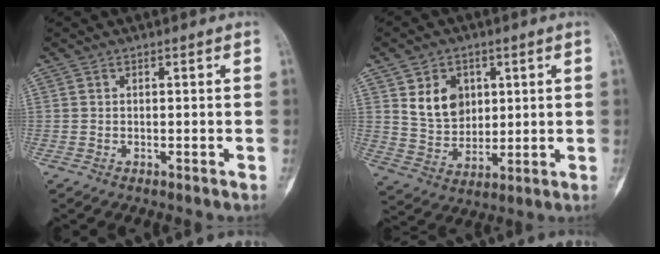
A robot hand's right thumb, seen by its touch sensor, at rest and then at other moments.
{"total": 9.6, "force": [3.2, 7.4, 5.3], "torque": [-0.057, -0.021, 0.068]}